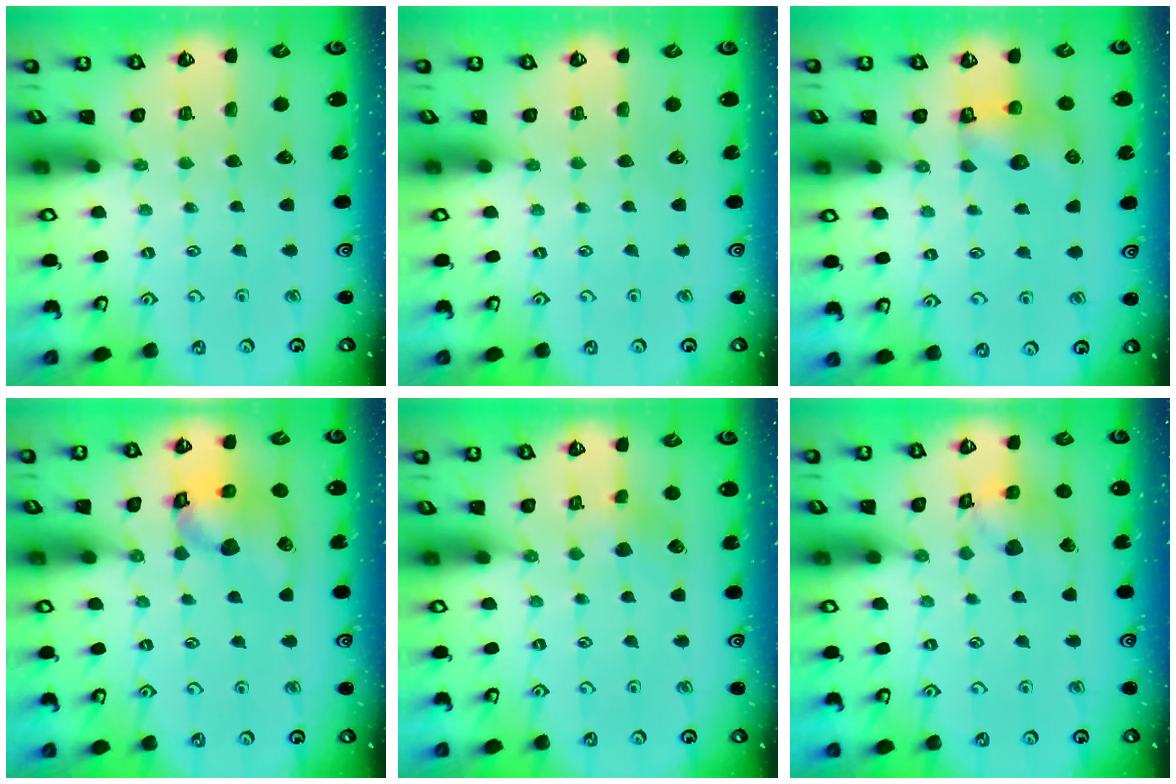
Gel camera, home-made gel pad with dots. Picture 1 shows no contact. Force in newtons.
{"total": 0.0}
{"total": 6.7, "press": 6.7, "slide": 0.3}
{"total": 13.1, "press": 12.9, "slide": 1.8}
{"total": 5.4, "press": 5.3, "slide": 0.9}
{"total": 12.5, "press": 12.4, "slide": 1.7}